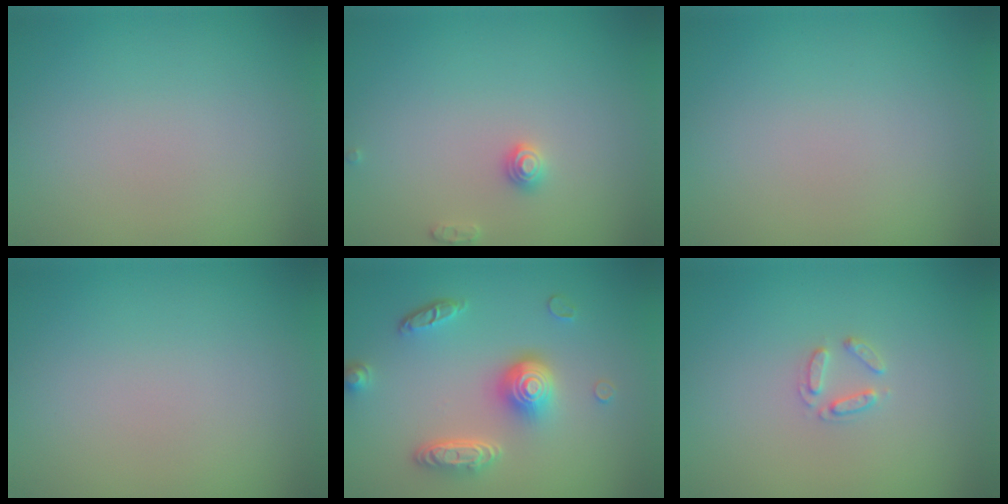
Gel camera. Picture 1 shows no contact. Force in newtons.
{"total": 1.2, "press": 1.2, "slide": 0.0}
{"total": 0.0}
{"total": 0.0}
{"total": 4.8, "press": 3.7, "slide": 3.0}
{"total": 1.5, "press": 1.4, "slide": 0.2}